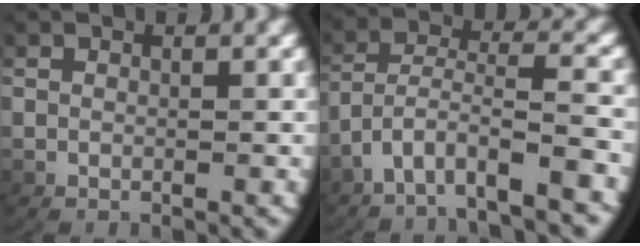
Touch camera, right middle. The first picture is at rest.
{"total": 4.5, "force": [-2.8, 1.3, 3.2], "torque": [-0.076, -0.015, -0.038]}